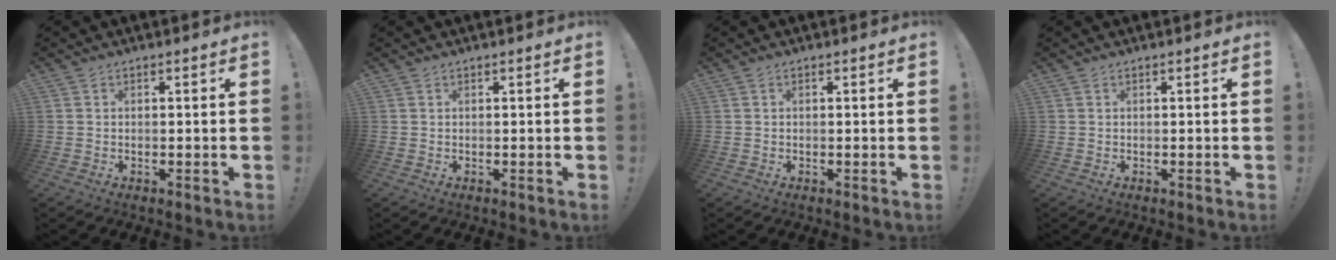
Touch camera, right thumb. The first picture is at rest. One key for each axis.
{"total": 0.0}
{"total": 0.0}
{"total": 0.0}